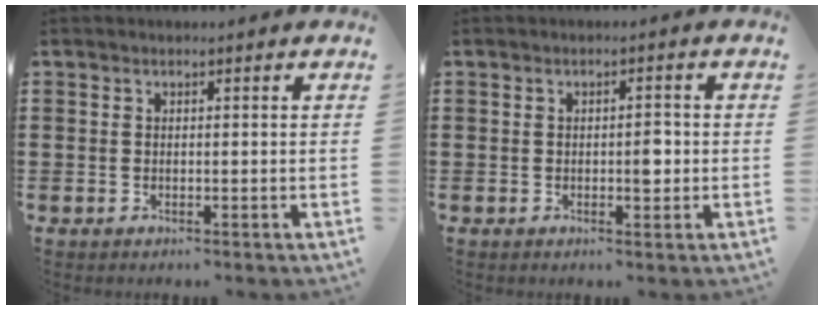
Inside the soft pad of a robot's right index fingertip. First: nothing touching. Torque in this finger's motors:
{"motor_torque": [0.04, 0.05, 0.07, 0.02]}